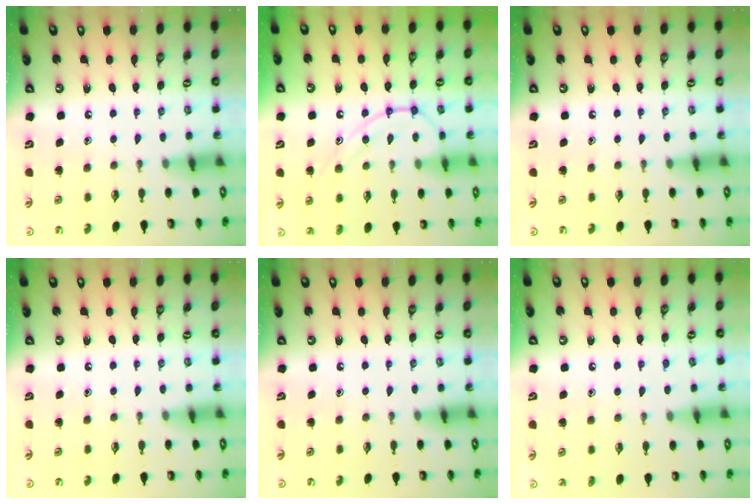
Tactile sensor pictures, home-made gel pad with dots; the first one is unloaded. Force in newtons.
{"total": 13.2, "press": 13.2, "slide": 1.2}
{"total": 0.0}
{"total": 0.0}
{"total": 0.0}
{"total": 5.2, "press": 5.2, "slide": 0.6}